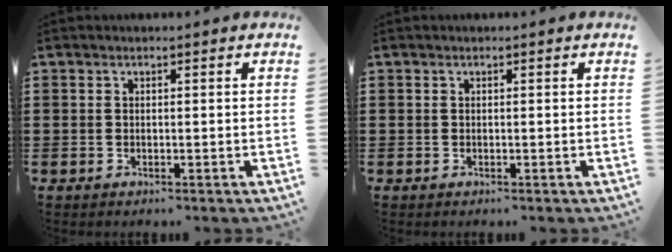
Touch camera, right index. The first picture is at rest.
{"total": 0.0}